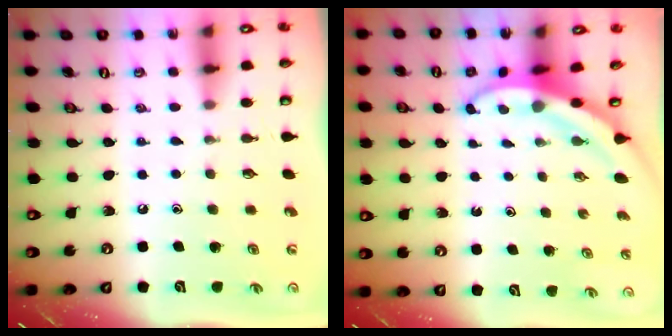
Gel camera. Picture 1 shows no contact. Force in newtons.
{"total": 3.8, "press": 3.8, "slide": 0.5}